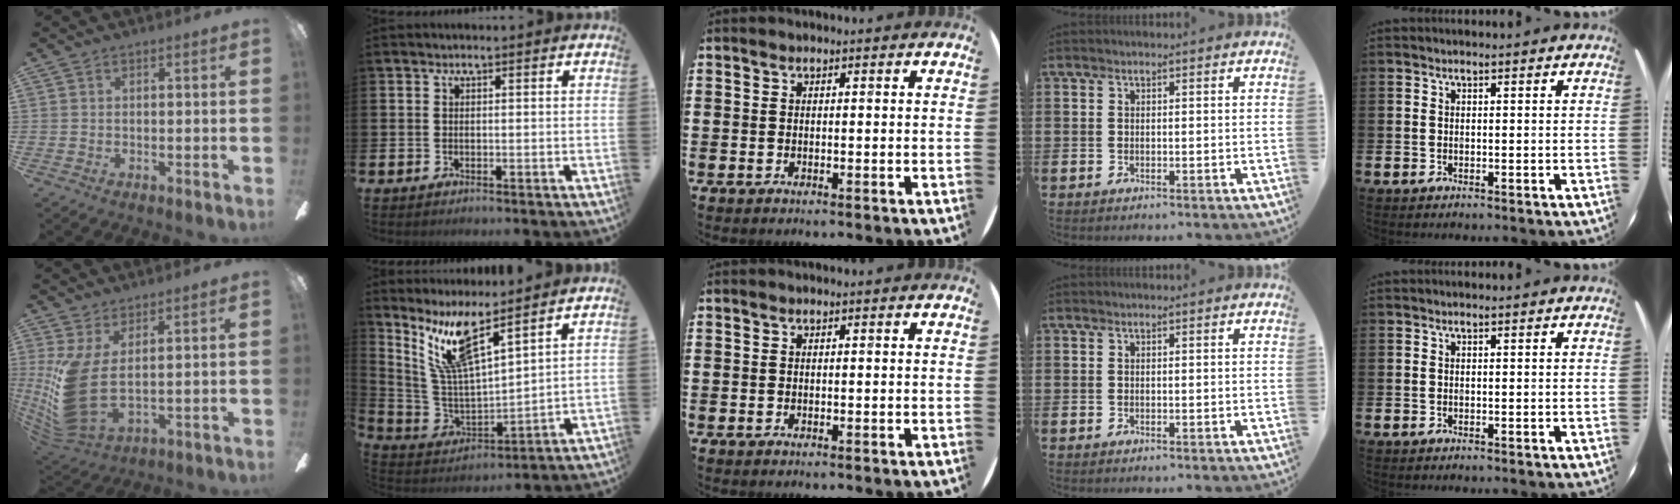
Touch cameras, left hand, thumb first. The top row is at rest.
{"thumb": {"total": 12.4, "force": [1.9, 5.7, 10.9], "torque": [-0.247, -0.034, 0.038]}, "index": {"total": 9.3, "force": [6.8, 1.7, 6.1], "torque": [-0.145, -0.032, 0.119]}}